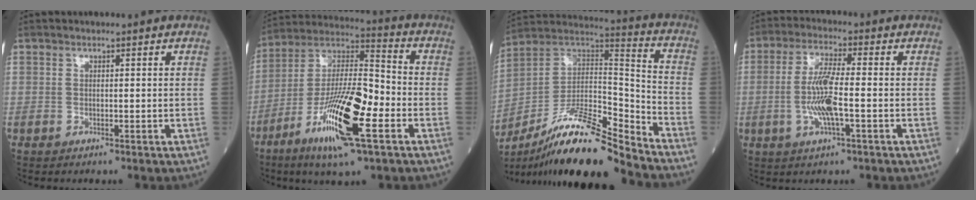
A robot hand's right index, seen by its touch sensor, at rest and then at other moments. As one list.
[{"total": 18.1, "force": [-7.3, 2.8, 16.3], "torque": [-0.320, -0.016, -0.131]}, {"total": 18.8, "force": [-14.8, 1.8, 11.5], "torque": [-0.223, 0.020, -0.266]}, {"total": 8.0, "force": [-1.5, 0.8, 7.8], "torque": [-0.160, -0.003, -0.033]}]